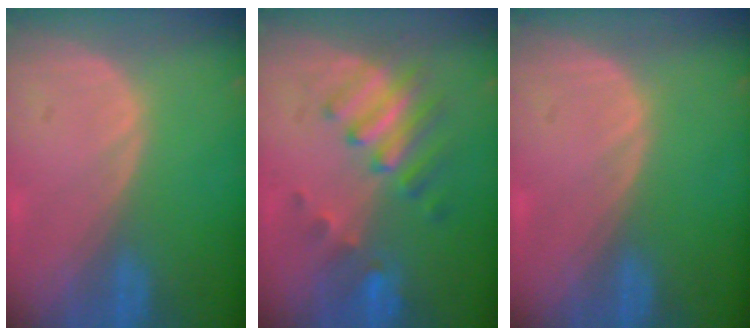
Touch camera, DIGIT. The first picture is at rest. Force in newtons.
{"total": 7.4, "press": 6.8, "slide": 3.0}
{"total": 0.0}